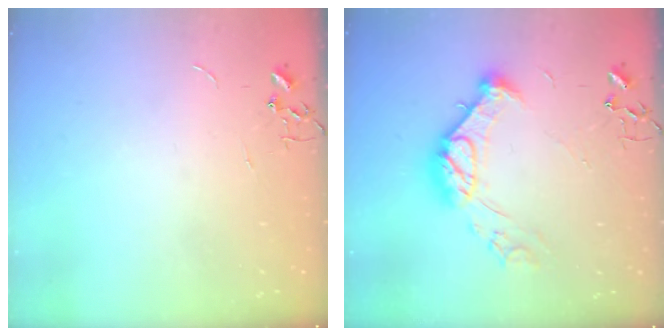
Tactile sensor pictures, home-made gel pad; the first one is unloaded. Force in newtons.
{"total": 14.4, "press": 14.4, "slide": 0.9}